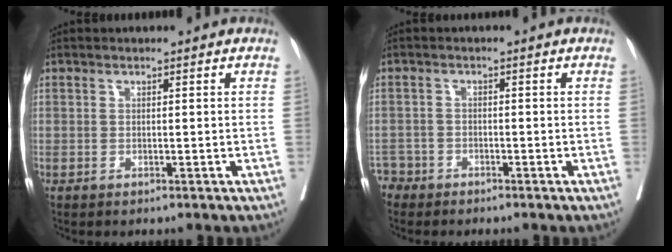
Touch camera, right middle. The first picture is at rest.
{"total": 2.5, "force": [-2.1, 1.0, -0.7], "torque": [0.007, 0.001, -0.045]}